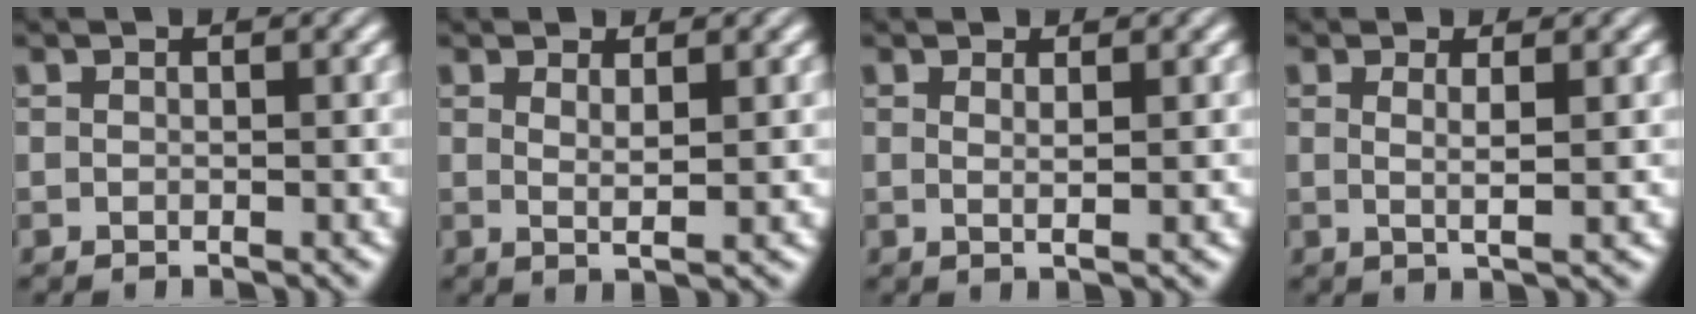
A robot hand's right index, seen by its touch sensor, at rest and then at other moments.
{"total": 1.9, "force": [0.6, -1.0, 1.5], "torque": [-0.024, -0.015, 0.021]}
{"total": 1.5, "force": [0.4, -1.2, 0.9], "torque": [-0.013, -0.012, 0.015]}
{"total": 2.0, "force": [0.4, -1.1, 1.6], "torque": [-0.027, -0.013, 0.015]}